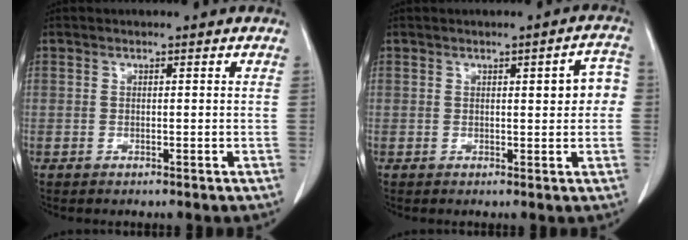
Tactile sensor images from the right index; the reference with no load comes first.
{"total": 4.2, "force": [0.5, 1.3, 4.0], "torque": [-0.043, 0.015, 0.004]}